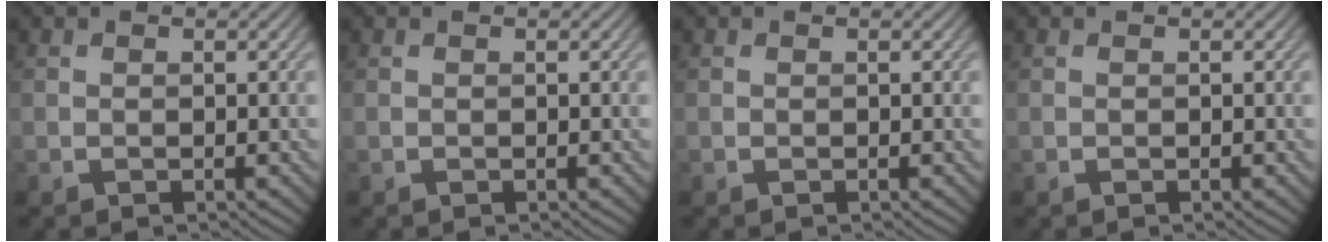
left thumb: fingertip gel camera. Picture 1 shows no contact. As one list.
[{"total": 0.0}, {"total": 0.0}, {"total": 0.0}]